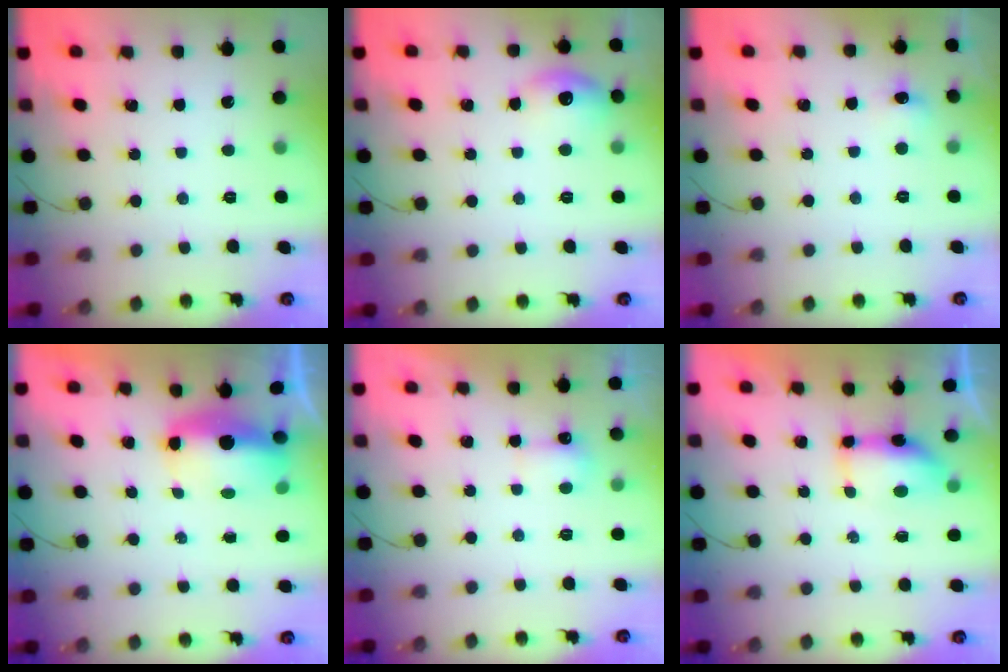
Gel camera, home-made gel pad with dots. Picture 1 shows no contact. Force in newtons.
{"total": 10.1, "press": 8.3, "slide": 5.8}
{"total": 5.4, "press": 5.3, "slide": 1.3}
{"total": 8.7, "press": 7.0, "slide": 5.1}
{"total": 4.0, "press": 3.9, "slide": 0.8}
{"total": 6.7, "press": 6.7, "slide": 0.6}